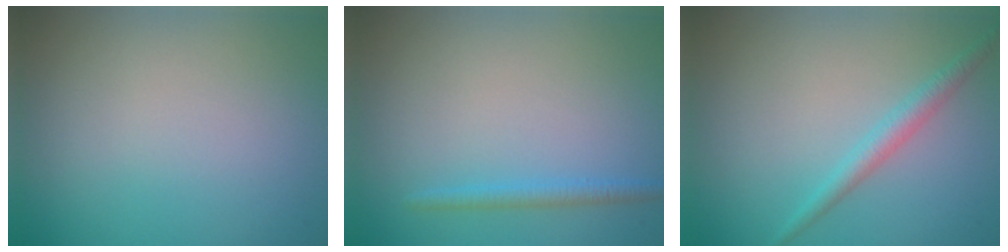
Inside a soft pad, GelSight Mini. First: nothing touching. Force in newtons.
{"total": 1.5, "press": 1.5, "slide": 0.1}
{"total": 1.9, "press": 1.9, "slide": 0.0}